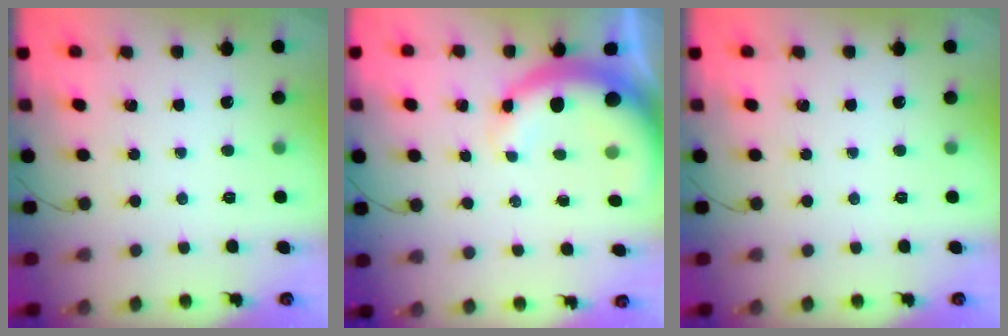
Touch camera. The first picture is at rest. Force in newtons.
{"total": 7.9, "press": 7.7, "slide": 1.9}
{"total": 0.0}